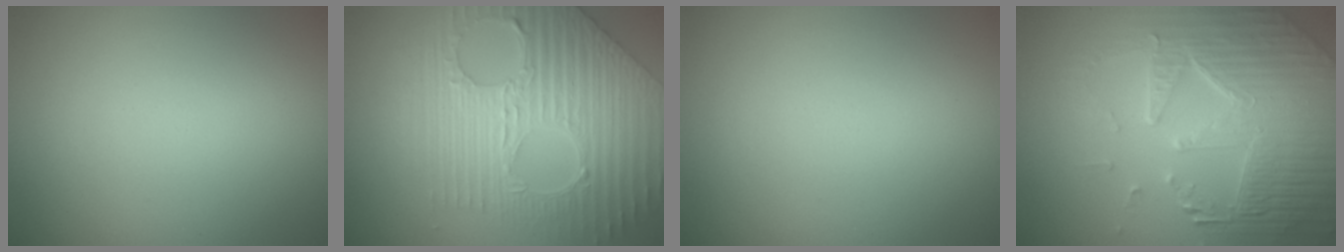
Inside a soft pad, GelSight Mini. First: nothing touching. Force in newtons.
{"total": 6.4, "press": 5.5, "slide": 3.3}
{"total": 0.0}
{"total": 7.9, "press": 5.6, "slide": 5.5}